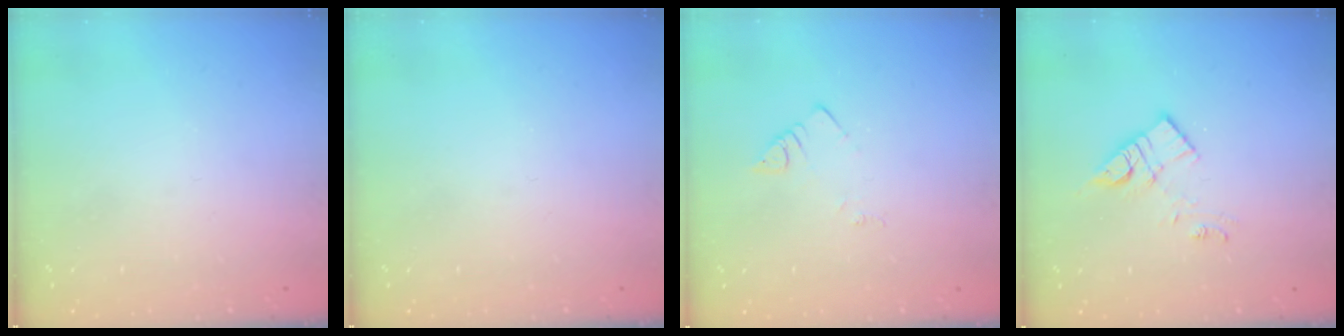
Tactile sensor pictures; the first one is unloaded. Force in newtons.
{"total": 0.0}
{"total": 2.2, "press": 2.2, "slide": 0.4}
{"total": 11.5, "press": 11.5, "slide": 0.6}